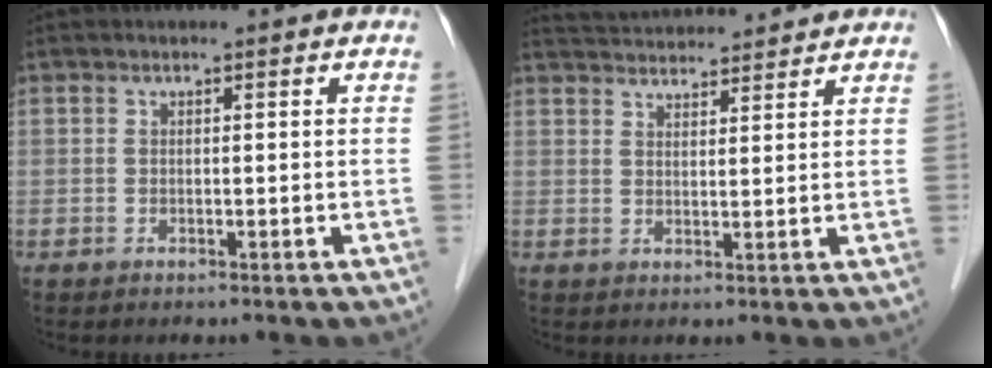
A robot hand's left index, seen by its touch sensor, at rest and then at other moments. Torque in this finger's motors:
{"motor_torque": [0.00, -0.23, 0.04, 0.00]}